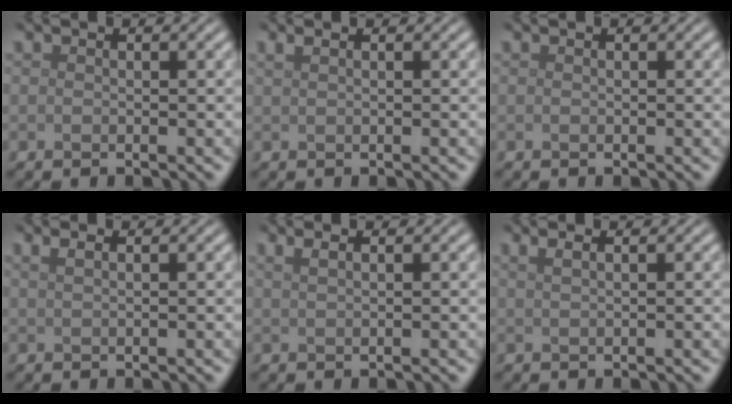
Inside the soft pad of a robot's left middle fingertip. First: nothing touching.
{"total": 1.1, "force": [0.7, 0.4, 0.7], "torque": [-0.014, 0.004, 0.011]}
{"total": 0.0}
{"total": 1.4, "force": [0.9, 0.6, 1.0], "torque": [-0.014, -0.001, 0.011]}
{"total": 1.6, "force": [0.9, 0.7, 1.1], "torque": [-0.013, 0.000, 0.011]}
{"total": 2.1, "force": [1.2, 1.0, 1.4], "torque": [-0.011, 0.000, 0.003]}